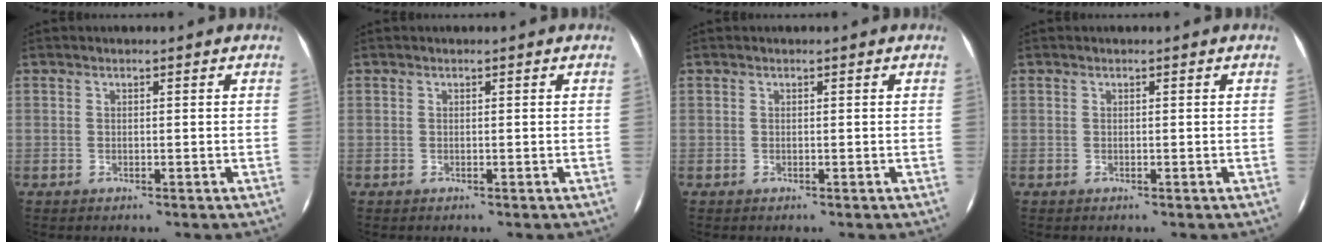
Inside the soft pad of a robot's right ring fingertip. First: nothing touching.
{"total": 0.0}
{"total": 0.0}
{"total": 0.0}